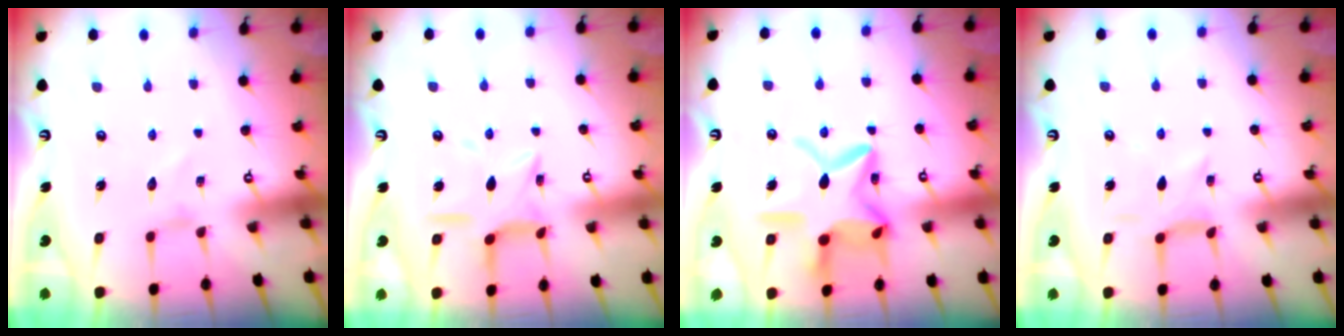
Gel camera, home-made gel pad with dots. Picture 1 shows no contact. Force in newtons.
{"total": 10.3, "press": 10.2, "slide": 0.8}
{"total": 16.7, "press": 16.6, "slide": 1.4}
{"total": 4.4, "press": 4.4, "slide": 0.7}